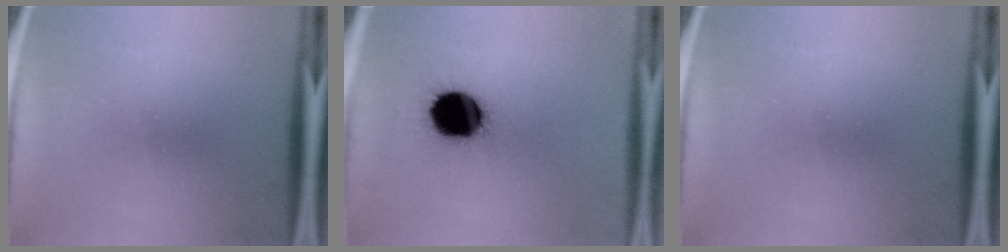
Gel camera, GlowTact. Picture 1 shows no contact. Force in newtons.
{"total": 17.1}
{"total": 0.0}